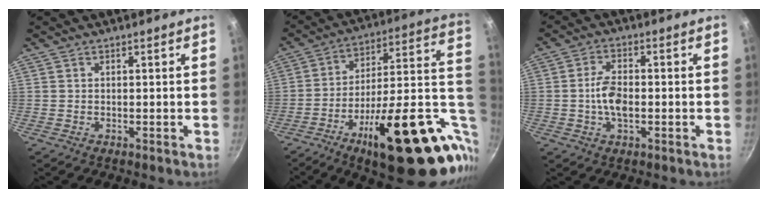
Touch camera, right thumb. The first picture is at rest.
{"total": 32.2, "force": [-6.9, 12.2, 29.0], "torque": [-0.374, 0.011, -0.094]}
{"total": 6.0, "force": [-0.8, 3.1, 5.1], "torque": [-0.095, 0.013, -0.020]}